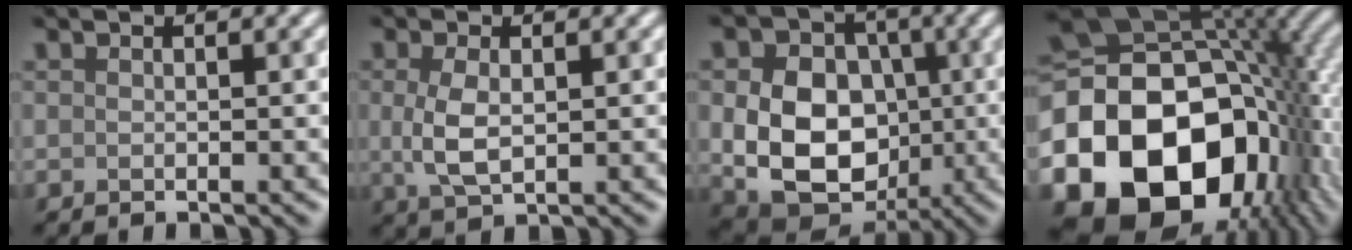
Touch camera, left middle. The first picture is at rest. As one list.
[{"total": 3.3, "force": [0.2, 1.7, 2.9], "torque": [-0.069, -0.001, 0.006]}, {"total": 11.0, "force": [-0.7, 8.5, 7.0], "torque": [-0.108, -0.020, -0.013]}, {"total": 21.5, "force": [-6.1, 15.2, 14.0], "torque": [-0.281, -0.040, -0.087]}]